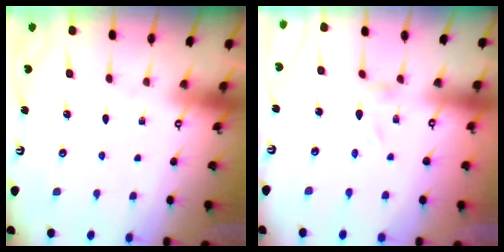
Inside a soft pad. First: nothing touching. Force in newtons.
{"total": 0.0}